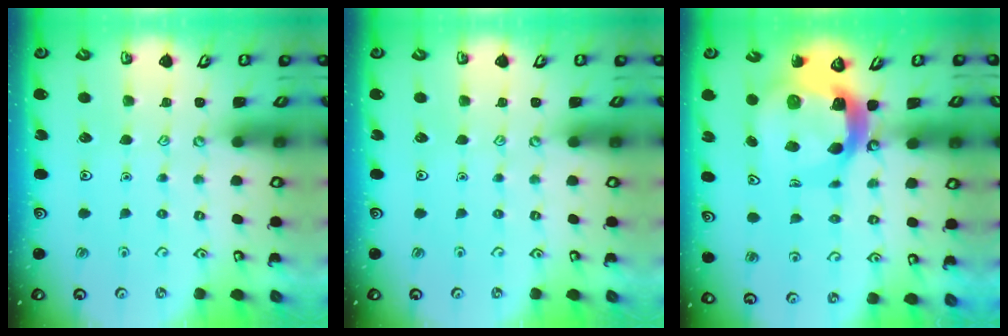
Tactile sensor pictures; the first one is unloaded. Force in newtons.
{"total": 0.0}
{"total": 9.5, "press": 9.4, "slide": 1.4}